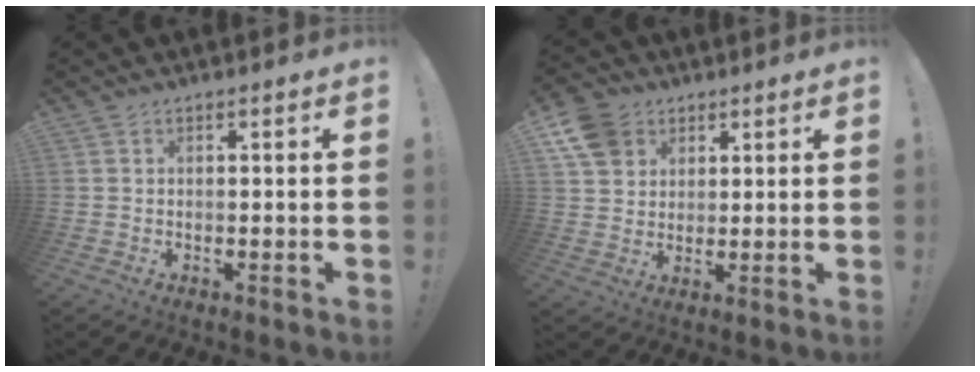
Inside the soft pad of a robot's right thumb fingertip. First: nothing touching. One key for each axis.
{"total": 9.7, "fx": 4.8, "fy": 7.8, "fz": 3.4, "tx": -0.052, "ty": -0.025, "tz": 0.098}